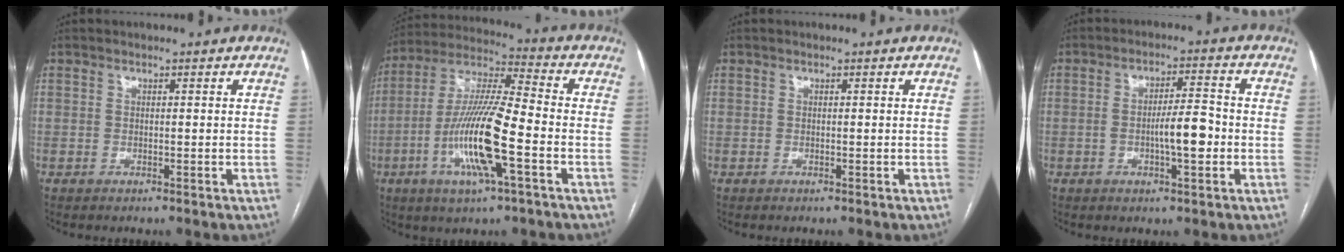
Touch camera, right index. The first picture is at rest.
{"total": 15.3, "force": [-4.6, 1.5, 14.5], "torque": [-0.291, -0.006, -0.088]}
{"total": 0.0}
{"total": 6.3, "force": [-1.3, 1.1, 6.0], "torque": [-0.103, 0.008, -0.021]}